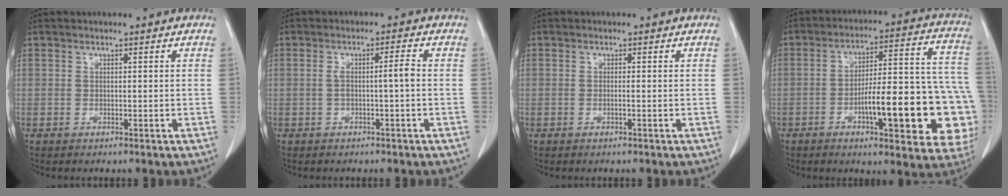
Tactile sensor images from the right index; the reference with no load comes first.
{"total": 2.9, "force": [-0.3, -0.1, 2.9], "torque": [-0.054, 0.009, -0.002]}
{"total": 0.6, "force": [-0.2, -0.1, 0.6], "torque": [-0.010, 0.001, -0.002]}
{"total": 22.2, "force": [-6.2, 4.9, 20.8], "torque": [-0.195, 0.034, -0.070]}